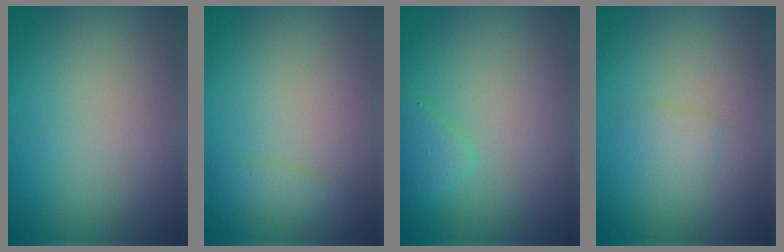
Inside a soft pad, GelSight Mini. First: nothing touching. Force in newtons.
{"total": 1.3, "press": 1.3, "slide": 0.0}
{"total": 2.0, "press": 2.0, "slide": 0.0}
{"total": 1.3, "press": 1.3, "slide": 0.0}